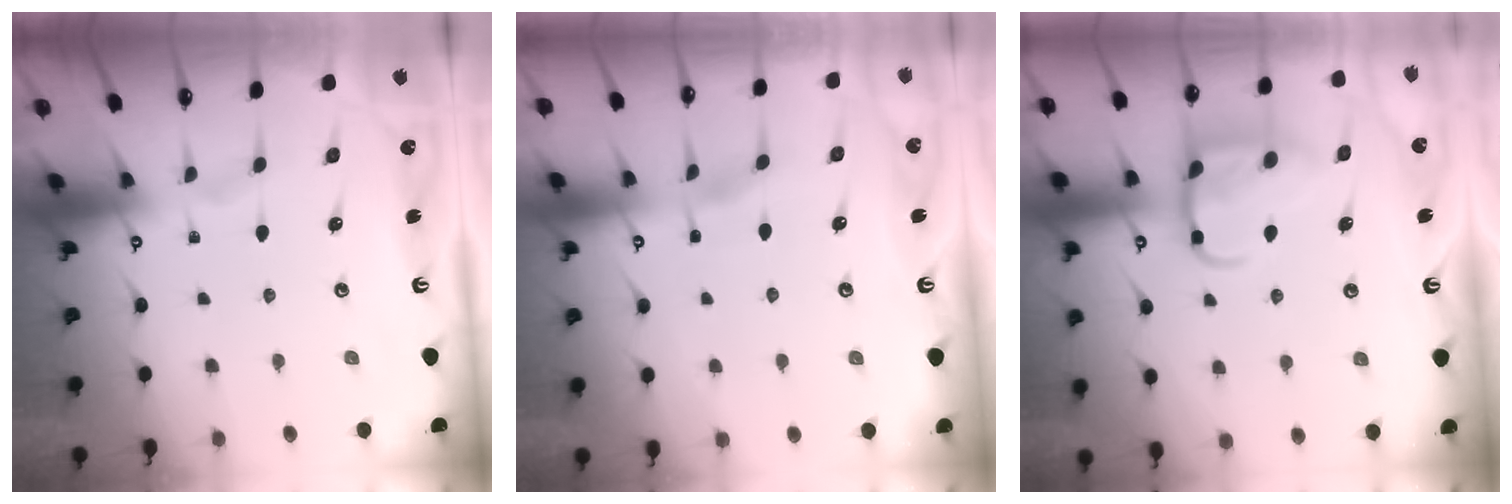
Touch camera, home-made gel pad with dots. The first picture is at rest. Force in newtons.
{"total": 2.8, "press": 2.8, "slide": 0.4}
{"total": 12.7, "press": 12.6, "slide": 1.4}